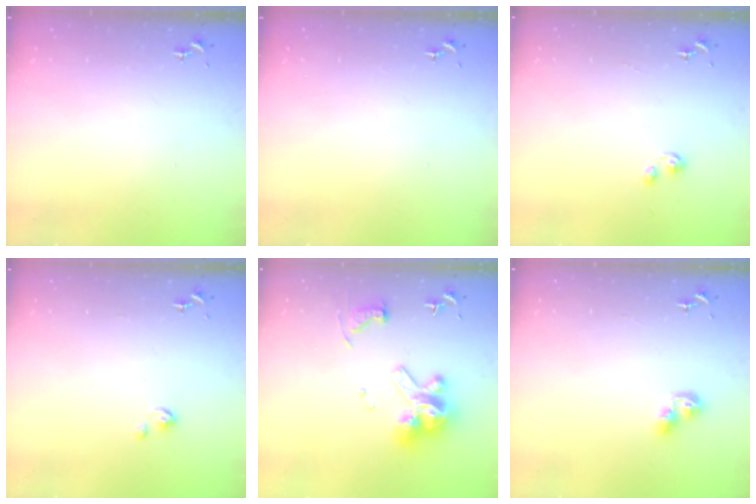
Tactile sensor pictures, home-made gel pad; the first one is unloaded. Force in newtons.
{"total": 0.0}
{"total": 2.5, "press": 2.5, "slide": 0.2}
{"total": 2.2, "press": 2.2, "slide": 0.2}
{"total": 13.8, "press": 13.7, "slide": 1.3}
{"total": 6.9, "press": 6.9, "slide": 0.7}